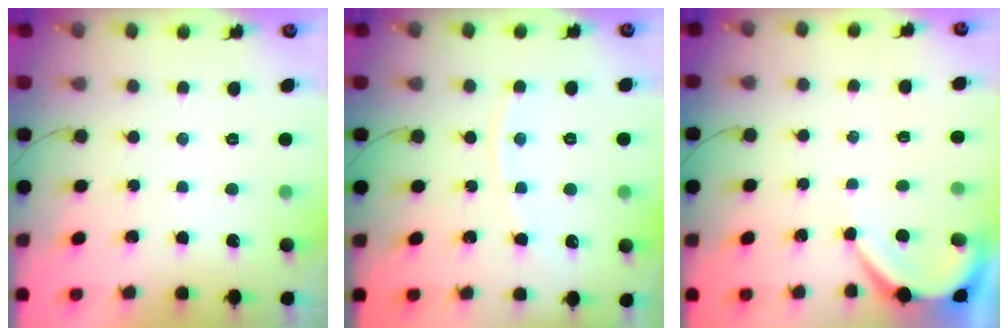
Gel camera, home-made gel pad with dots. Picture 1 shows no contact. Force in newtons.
{"total": 5.8, "press": 5.8, "slide": 0.3}
{"total": 4.1, "press": 4.0, "slide": 0.5}